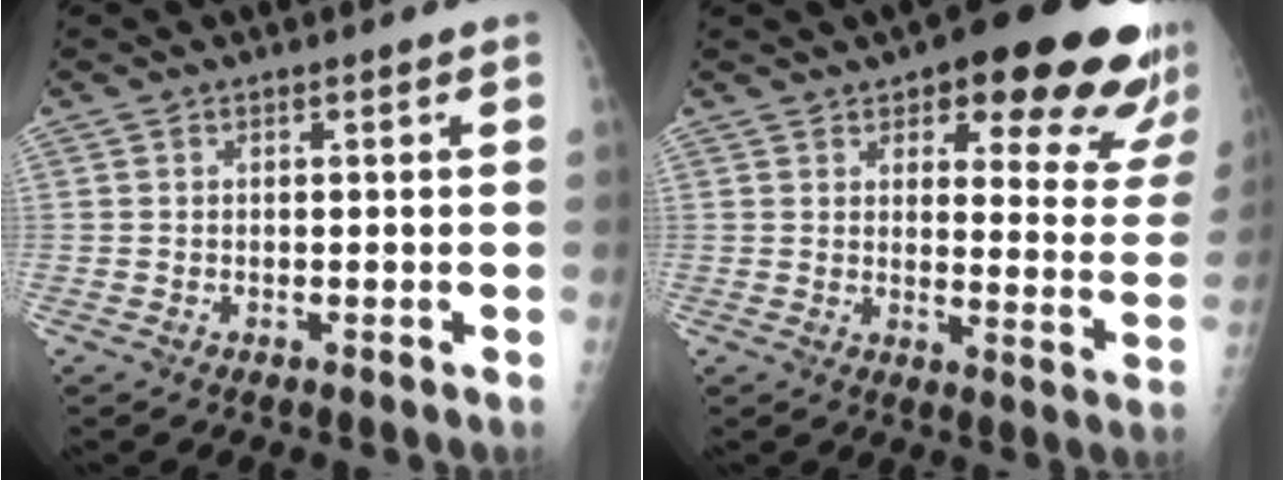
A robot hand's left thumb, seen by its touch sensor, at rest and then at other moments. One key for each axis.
{"total": 21.1, "fx": 14.3, "fy": 7.0, "fz": 13.9, "tx": -0.120, "ty": -0.066, "tz": 0.166}